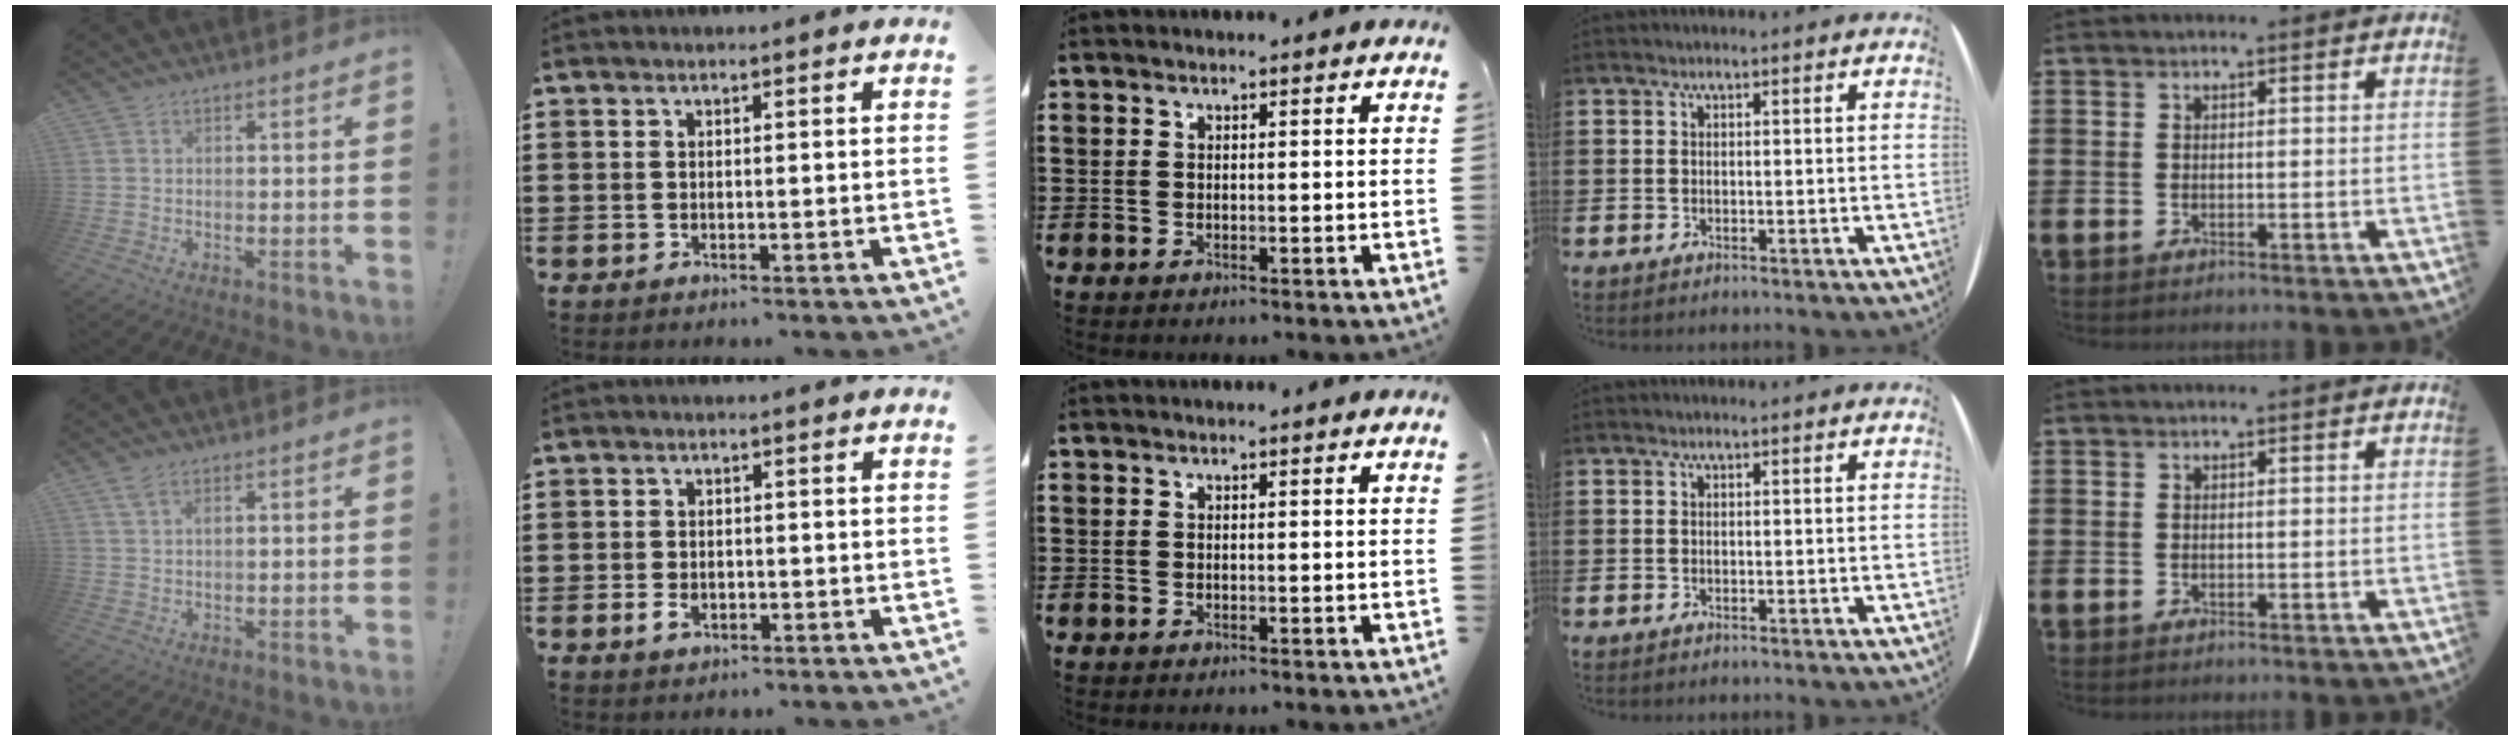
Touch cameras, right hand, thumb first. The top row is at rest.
{"thumb": {"total": 2.0, "force": [1.3, 0.8, 1.4], "torque": [-0.023, -0.002, 0.022]}, "index": {"total": 1.9, "force": [-0.7, 1.2, 1.3], "torque": [-0.032, -0.001, -0.016]}}